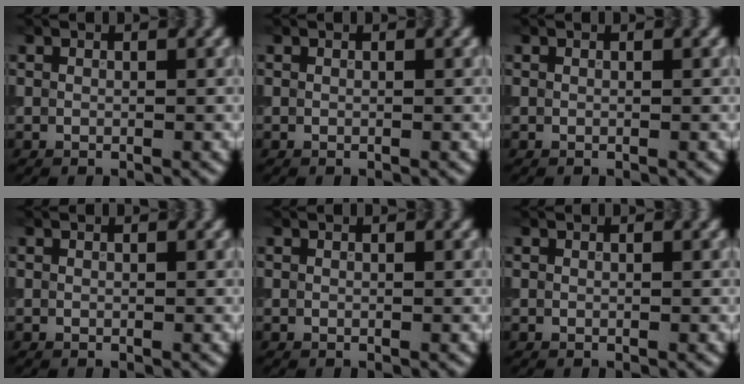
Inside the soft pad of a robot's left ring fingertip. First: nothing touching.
{"total": 0.0}
{"total": 0.0}
{"total": 0.0}
{"total": 0.0}
{"total": 0.0}